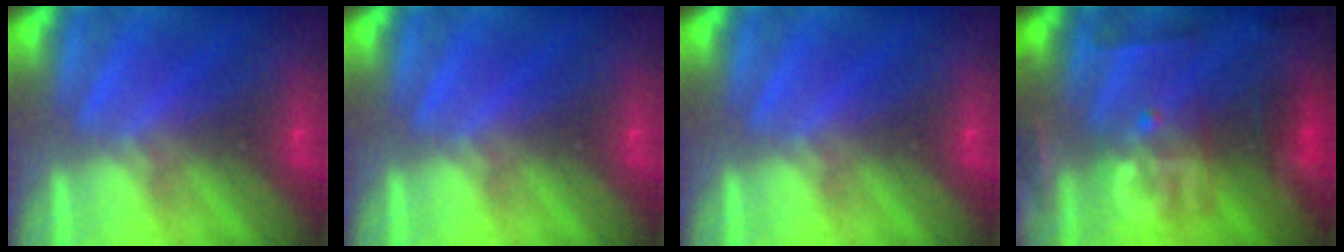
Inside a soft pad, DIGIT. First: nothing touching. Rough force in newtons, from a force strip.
{"total": 0.0}
{"total": 0.0}
{"total": 2.8}